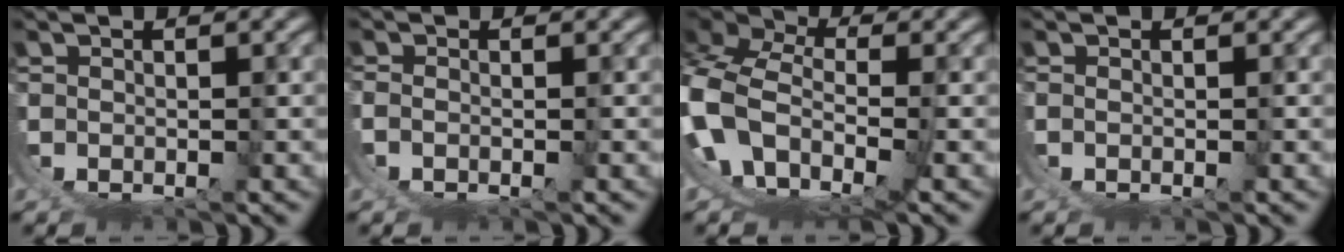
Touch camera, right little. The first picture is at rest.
{"total": 1.3, "force": [-0.4, -1.1, 0.6], "torque": [-0.005, -0.004, -0.005]}
{"total": 12.0, "force": [-1.7, 9.4, 7.3], "torque": [-0.196, -0.044, -0.027]}
{"total": 0.0}